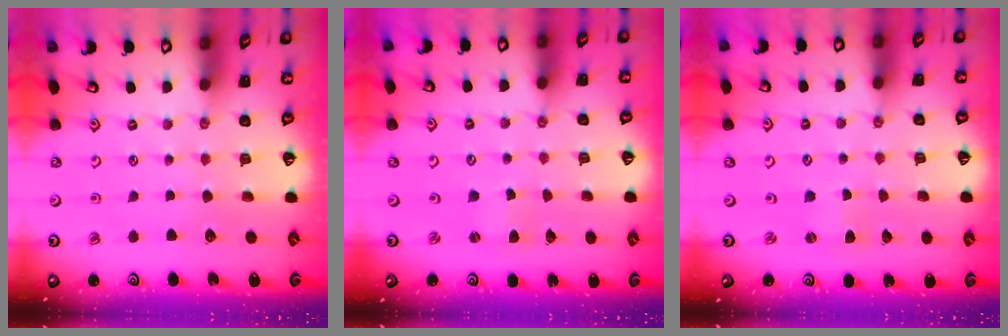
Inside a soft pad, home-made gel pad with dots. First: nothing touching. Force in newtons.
{"total": 0.8, "press": 0.8, "slide": 0.2}
{"total": 1.2, "press": 1.2, "slide": 0.4}